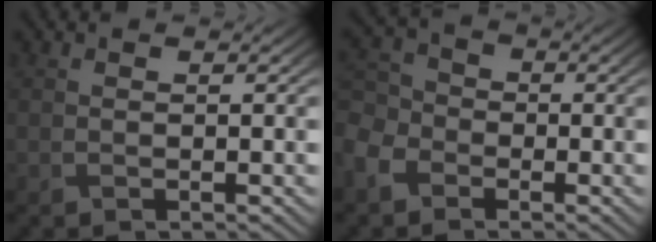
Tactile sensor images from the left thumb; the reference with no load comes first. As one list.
[{"total": 6.6, "force": [-3.4, 4.8, 2.8], "torque": [-0.092, -0.007, -0.086]}]